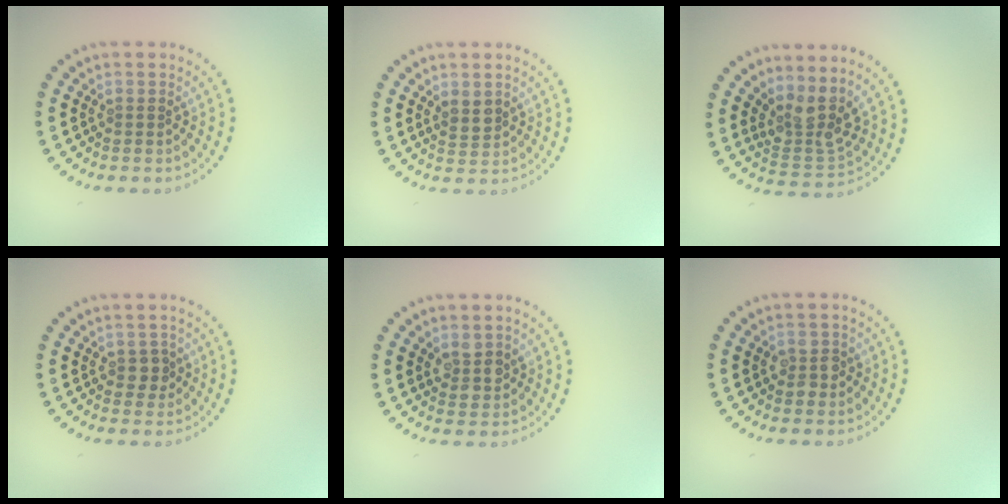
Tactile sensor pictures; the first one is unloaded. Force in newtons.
{"total": 1.6, "press": 1.4, "slide": 0.8}
{"total": 3.7, "press": 2.8, "slide": 2.4}
{"total": 1.4, "press": 1.3, "slide": 0.4}
{"total": 2.3, "press": 2.1, "slide": 0.9}
{"total": 2.0, "press": 2.0, "slide": 0.3}